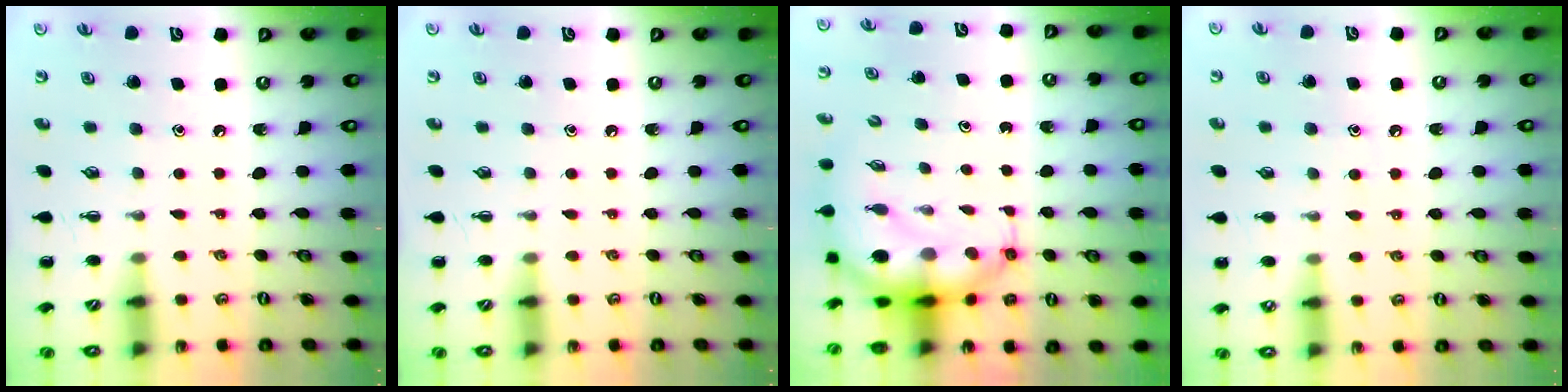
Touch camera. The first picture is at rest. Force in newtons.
{"total": 0.0}
{"total": 7.7, "press": 7.5, "slide": 1.7}
{"total": 5.1, "press": 4.9, "slide": 1.4}